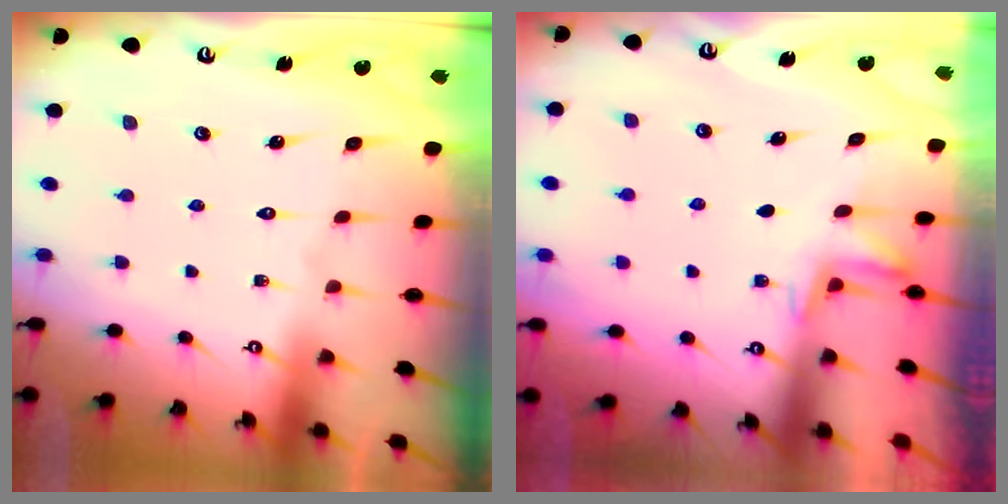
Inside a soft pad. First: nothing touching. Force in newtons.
{"total": 2.2, "press": 2.1, "slide": 0.4}